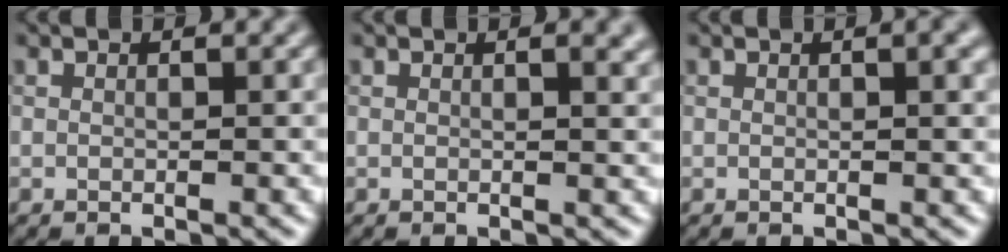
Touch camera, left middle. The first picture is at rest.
{"total": 1.8, "force": [0.7, 0.6, 1.5], "torque": [-0.013, 0.002, 0.008]}
{"total": 1.8, "force": [0.6, 0.4, 1.7], "torque": [-0.020, 0.005, 0.007]}